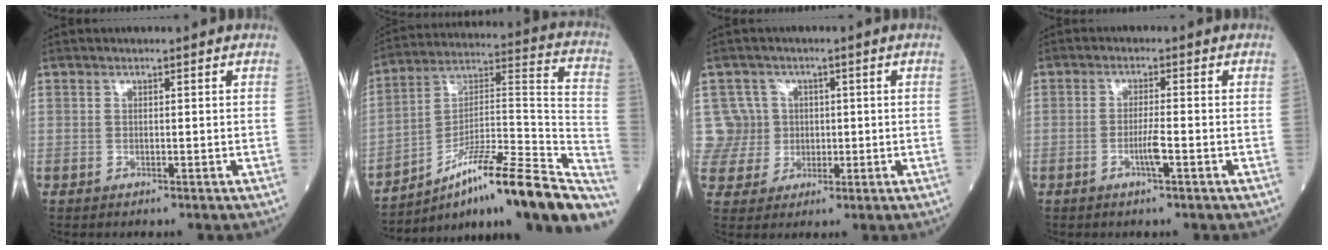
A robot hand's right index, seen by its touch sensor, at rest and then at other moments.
{"total": 25.6, "force": [-17.9, 2.7, 18.1], "torque": [-0.189, 0.031, -0.283]}
{"total": 6.2, "force": [1.2, 6.0, -0.6], "torque": [0.029, 0.022, 0.026]}
{"total": 3.1, "force": [-1.2, -0.1, 2.8], "torque": [-0.056, -0.003, -0.024]}